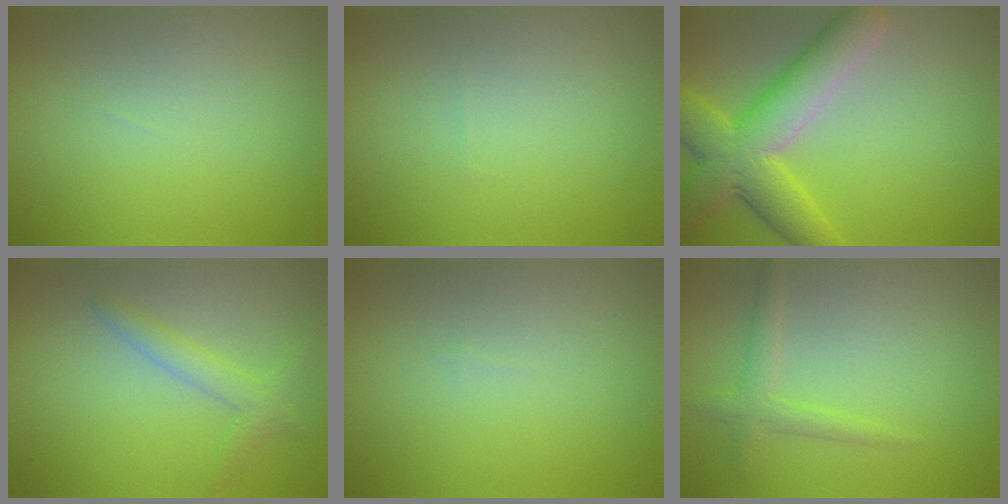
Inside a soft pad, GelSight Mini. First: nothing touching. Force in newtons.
{"total": 0.0}
{"total": 7.6, "press": 7.6, "slide": 0.3}
{"total": 2.2, "press": 2.2, "slide": 0.1}
{"total": 0.0}
{"total": 1.8, "press": 1.8, "slide": 0.0}